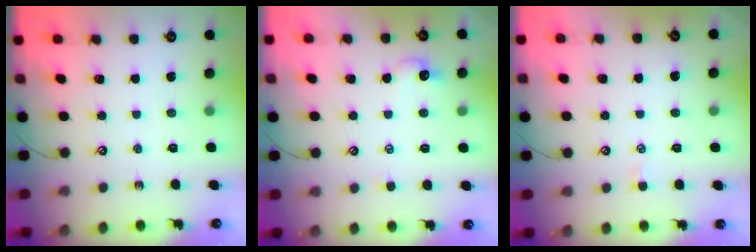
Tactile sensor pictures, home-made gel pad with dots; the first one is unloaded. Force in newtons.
{"total": 0.8, "press": 0.6, "slide": 0.6}
{"total": 0.7, "press": 0.6, "slide": 0.4}